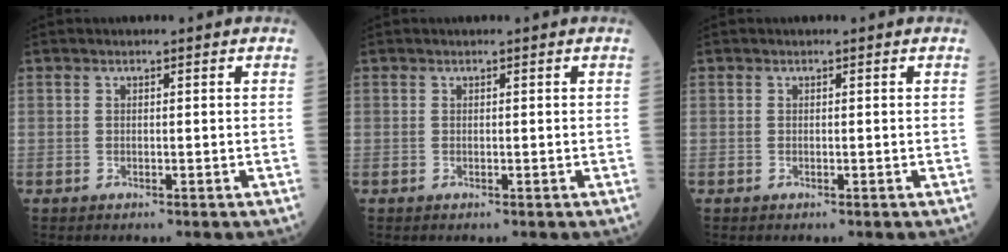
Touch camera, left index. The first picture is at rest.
{"total": 0.0}
{"total": 0.0}